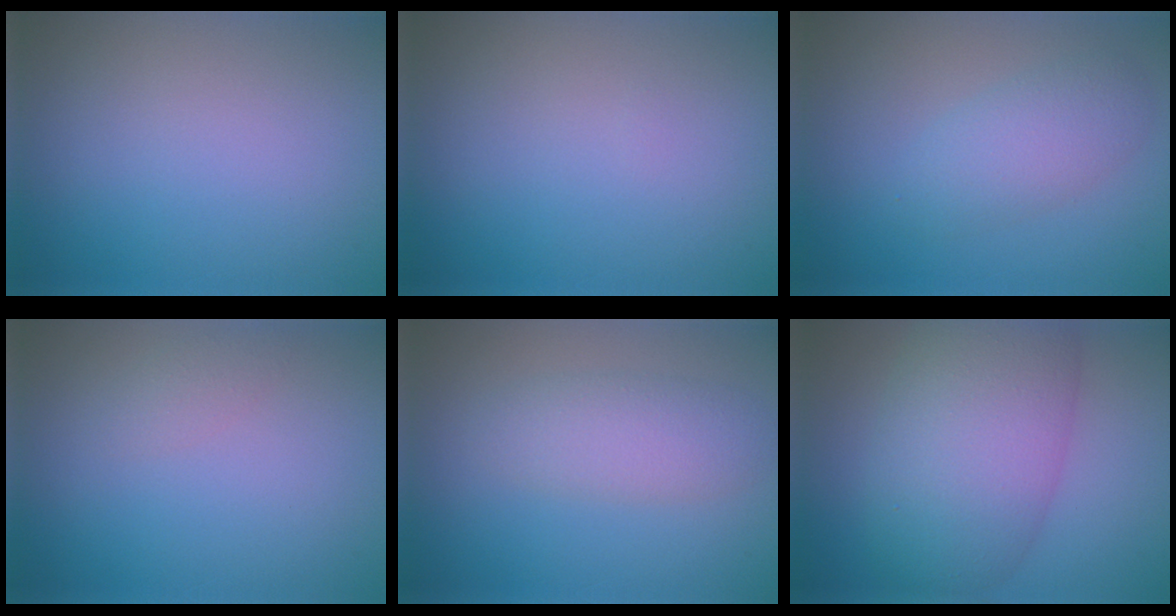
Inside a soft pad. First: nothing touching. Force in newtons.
{"total": 0.0}
{"total": 3.1, "press": 3.1, "slide": 0.2}
{"total": 1.0, "press": 1.0, "slide": 0.0}
{"total": 3.1, "press": 3.1, "slide": 0.1}
{"total": 9.5, "press": 9.5, "slide": 0.5}